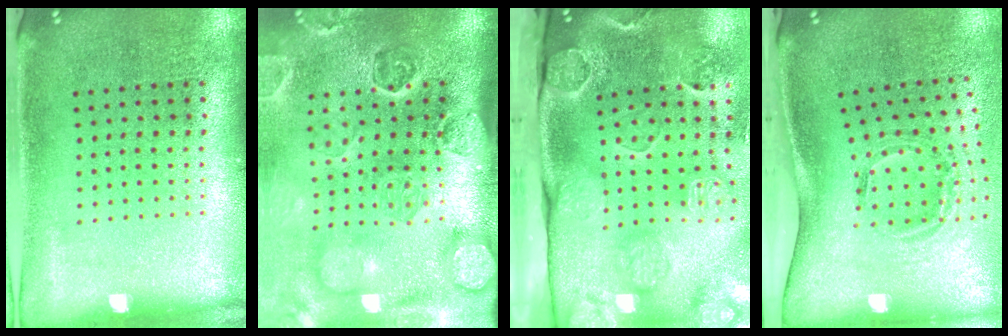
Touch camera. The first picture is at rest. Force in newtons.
{"total": 4.7, "press": 3.5, "slide": 3.2}
{"total": 4.5, "press": 3.4, "slide": 2.8}
{"total": 2.0, "press": 1.2, "slide": 1.7}